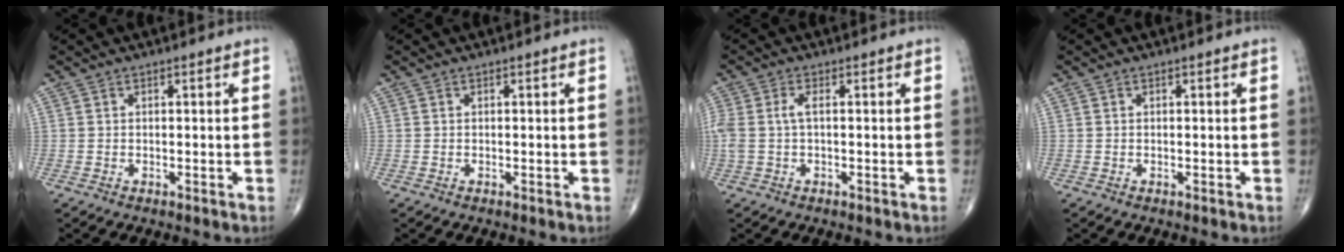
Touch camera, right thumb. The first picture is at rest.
{"total": 0.0}
{"total": 3.6, "force": [0.3, 1.4, 3.3], "torque": [-0.098, 0.013, 0.006]}
{"total": 0.0}